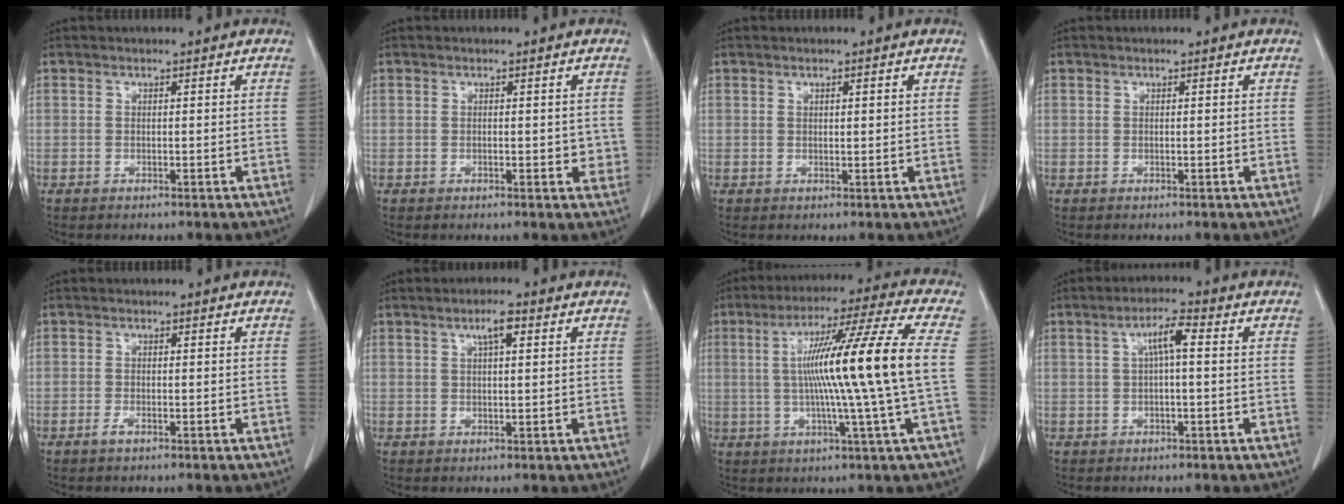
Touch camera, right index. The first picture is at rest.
{"total": 3.2, "force": [-0.3, 1.8, 2.7], "torque": [-0.031, 0.003, -0.004]}
{"total": 1.5, "force": [0.5, 0.6, 1.3], "torque": [-0.026, -0.001, 0.010]}
{"total": 0.0}
{"total": 1.6, "force": [-0.8, 0.7, 1.2], "torque": [-0.022, 0.001, -0.015]}
{"total": 3.6, "force": [1.6, 1.0, 3.1], "torque": [-0.061, 0.005, 0.030]}
{"total": 17.6, "force": [0.7, -2.1, 17.4], "torque": [-0.288, 0.005, 0.000]}
{"total": 4.7, "force": [0.9, 1.0, 4.5], "torque": [-0.087, 0.016, 0.016]}